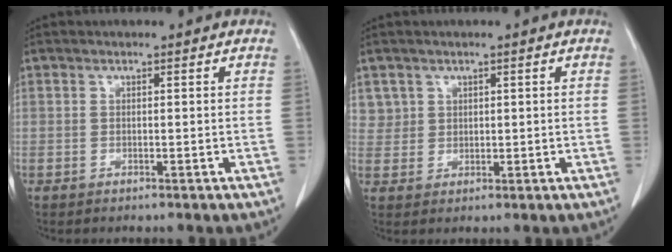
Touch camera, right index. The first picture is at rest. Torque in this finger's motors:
{"motor_torque": [-0.16, 0.21, -0.01, 0.01]}